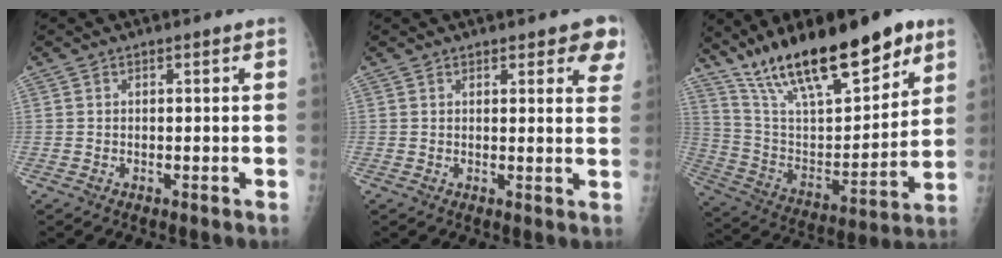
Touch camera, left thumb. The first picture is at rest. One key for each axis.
{"total": 5.4, "fx": 3.6, "fy": 2.2, "fz": 3.4, "tx": -0.006, "ty": -0.014, "tz": 0.033}
{"total": 26.3, "fx": 17.3, "fy": 8.7, "fz": 17.8, "tx": -0.264, "ty": -0.050, "tz": 0.303}